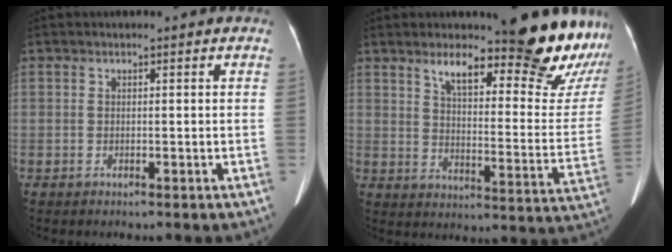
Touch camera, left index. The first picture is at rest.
{"total": 21.5, "force": [17.3, 3.1, 12.4], "torque": [-0.158, -0.055, 0.221]}